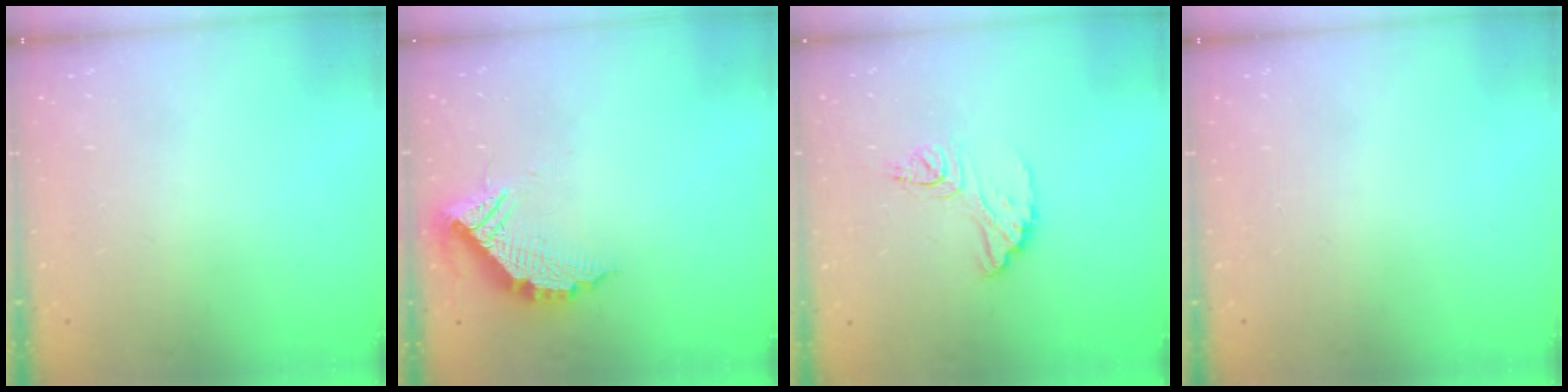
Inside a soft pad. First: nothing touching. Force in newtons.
{"total": 12.0, "press": 12.0, "slide": 0.8}
{"total": 11.2, "press": 11.2, "slide": 0.9}
{"total": 0.0}